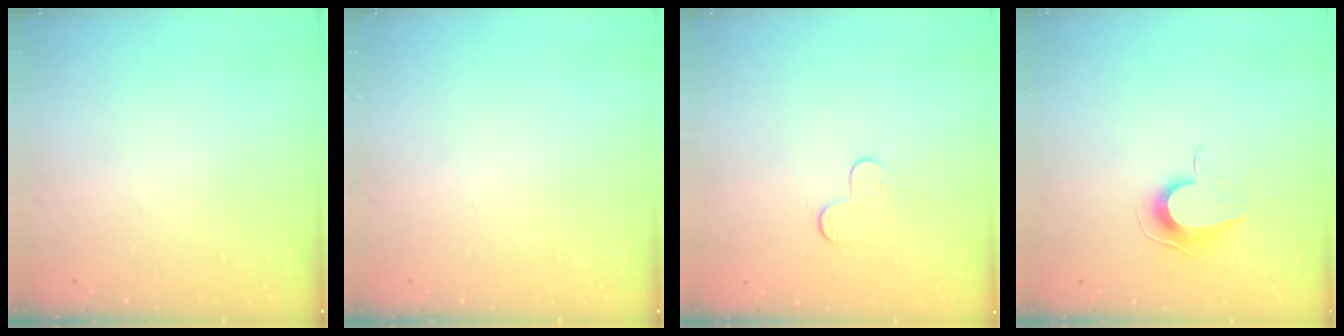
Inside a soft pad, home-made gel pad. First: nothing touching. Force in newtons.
{"total": 0.0}
{"total": 5.9, "press": 5.9, "slide": 0.4}
{"total": 8.9, "press": 8.8, "slide": 0.5}